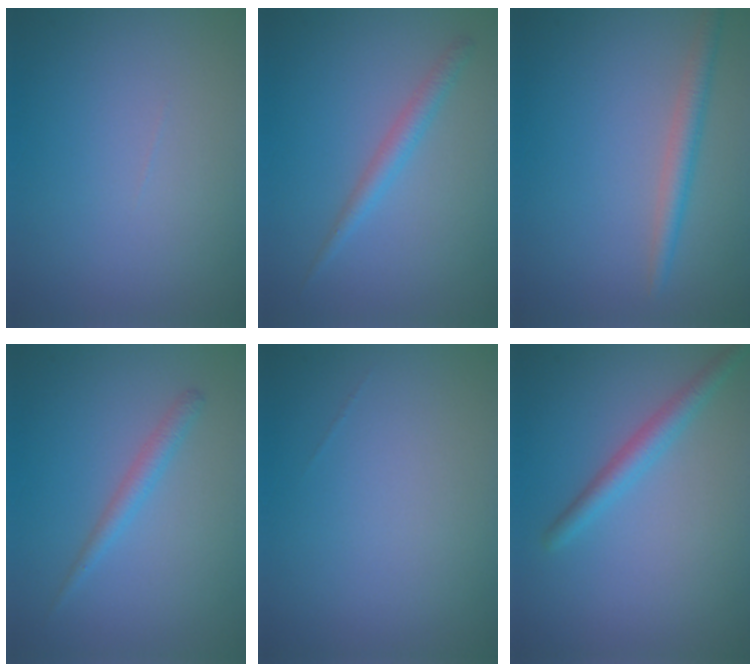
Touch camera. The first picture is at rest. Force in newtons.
{"total": 1.7, "press": 1.7, "slide": 0.1}
{"total": 2.3, "press": 2.3, "slide": 0.1}
{"total": 1.5, "press": 1.5, "slide": 0.1}
{"total": 0.0}
{"total": 2.2, "press": 2.2, "slide": 0.0}